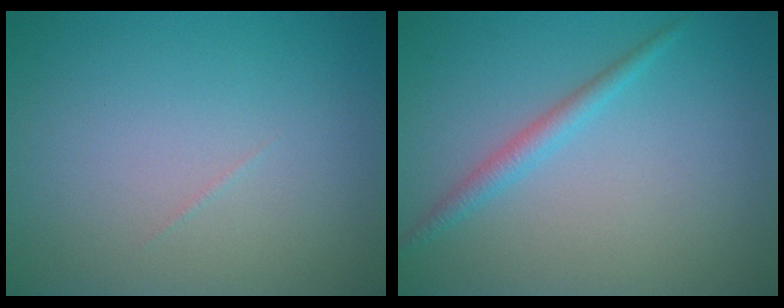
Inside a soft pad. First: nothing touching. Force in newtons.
{"total": 1.8, "press": 1.8, "slide": 0.1}